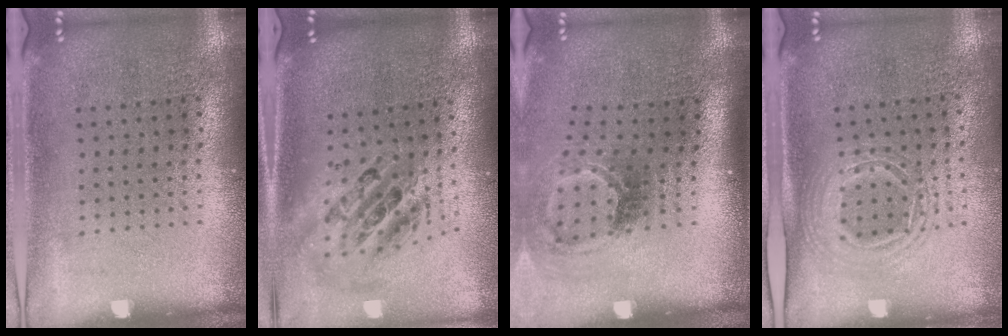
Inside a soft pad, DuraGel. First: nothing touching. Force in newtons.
{"total": 2.2, "press": 1.7, "slide": 1.4}
{"total": 1.9, "press": 1.2, "slide": 1.4}
{"total": 1.5, "press": 1.3, "slide": 0.8}